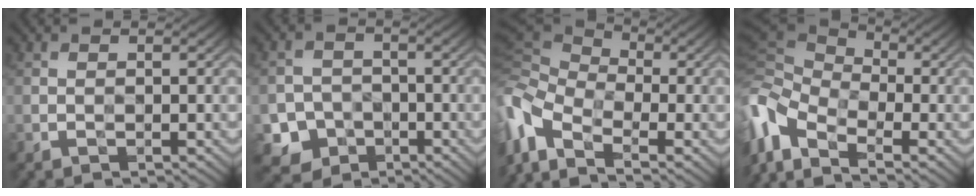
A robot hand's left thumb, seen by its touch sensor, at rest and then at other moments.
{"total": 5.5, "force": [-2.7, 4.6, 1.1], "torque": [-0.020, -0.008, -0.058]}
{"total": 9.9, "force": [-3.7, 5.1, 7.7], "torque": [-0.215, -0.017, -0.069]}
{"total": 10.1, "force": [-4.7, 5.1, 7.3], "torque": [-0.202, -0.015, -0.087]}